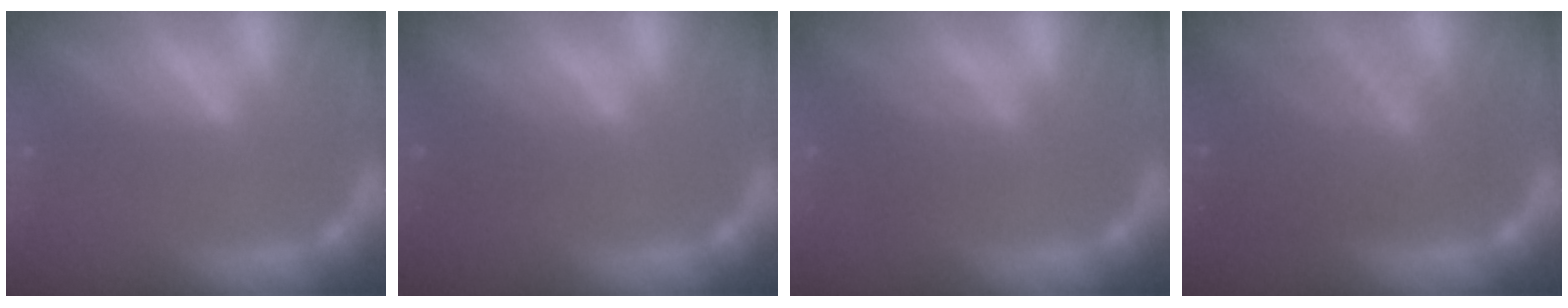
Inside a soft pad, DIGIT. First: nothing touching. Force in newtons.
{"total": 1.9}
{"total": 2.5}
{"total": 8.1}